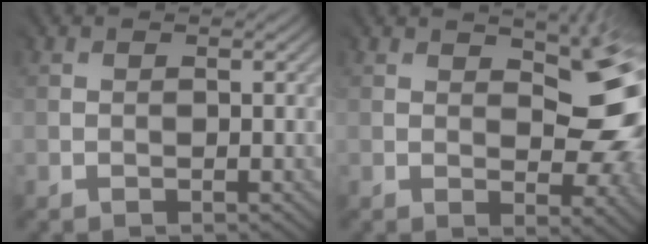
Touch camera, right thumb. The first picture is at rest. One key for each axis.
{"total": 11.0, "fx": 1.5, "fy": 5.6, "fz": 9.3, "tx": -0.094, "ty": 0.006, "tz": 0.020}